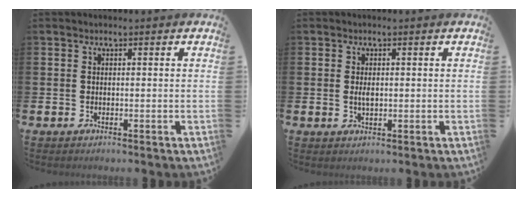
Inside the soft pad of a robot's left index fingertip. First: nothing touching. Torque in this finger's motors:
{"motor_torque": [0.49, 0.19, 0.06, 0.06]}